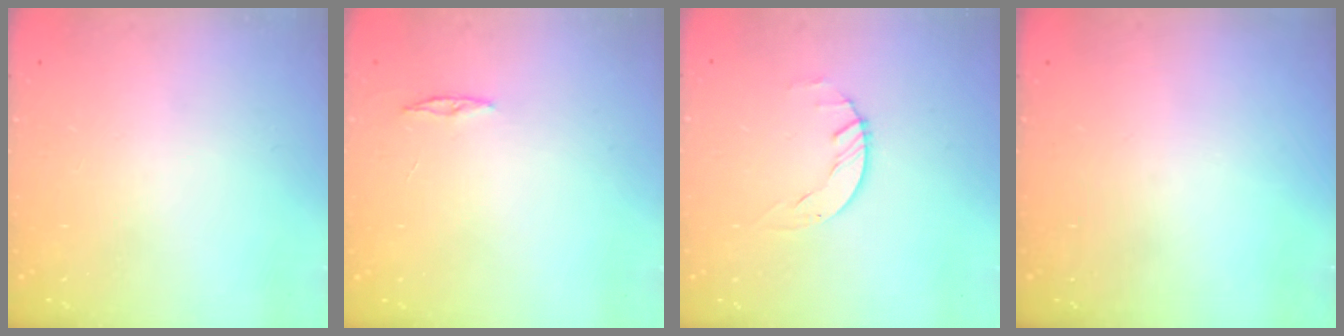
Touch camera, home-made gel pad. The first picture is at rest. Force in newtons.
{"total": 3.0, "press": 2.9, "slide": 0.3}
{"total": 1.5, "press": 1.5, "slide": 0.2}
{"total": 0.0}